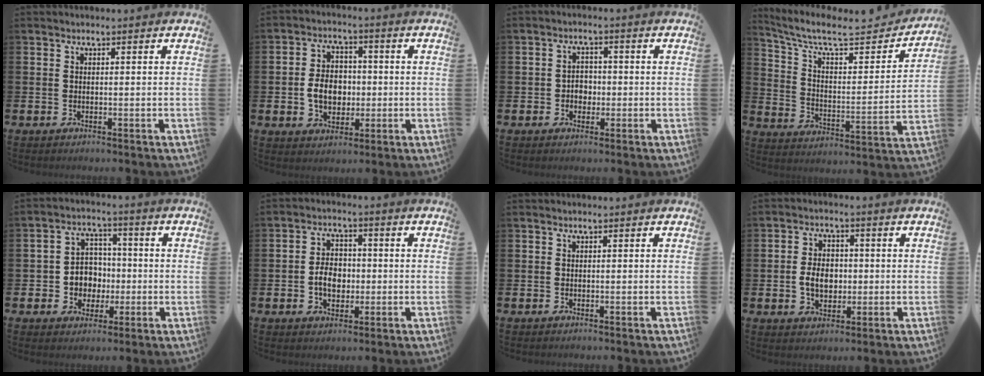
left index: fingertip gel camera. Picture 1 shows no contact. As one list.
[{"total": 5.8, "force": [-0.6, 4.6, 3.5], "torque": [-0.055, 0.007, -0.018]}, {"total": 2.6, "force": [-0.5, 2.2, 1.2], "torque": [-0.015, 0.003, -0.017]}, {"total": 8.2, "force": [6.6, 2.8, 4.1], "torque": [-0.109, -0.042, 0.107]}, {"total": 5.3, "force": [-0.5, 5.0, 1.6], "torque": [-0.036, 0.006, -0.016]}, {"total": 4.6, "force": [-0.8, 3.4, 3.1], "torque": [-0.042, 0.003, -0.021]}, {"total": 0.0}, {"total": 4.8, "force": [-0.4, 3.5, 3.2], "torque": [-0.045, 0.006, -0.014]}]